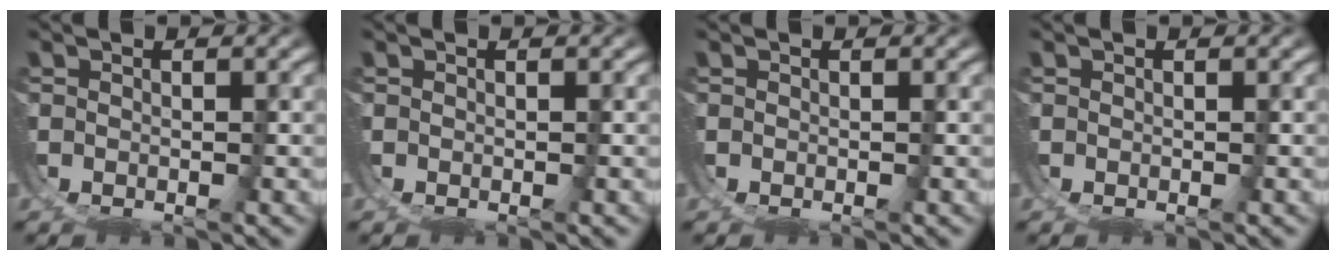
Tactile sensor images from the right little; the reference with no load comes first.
{"total": 0.0}
{"total": 0.0}
{"total": 0.0}